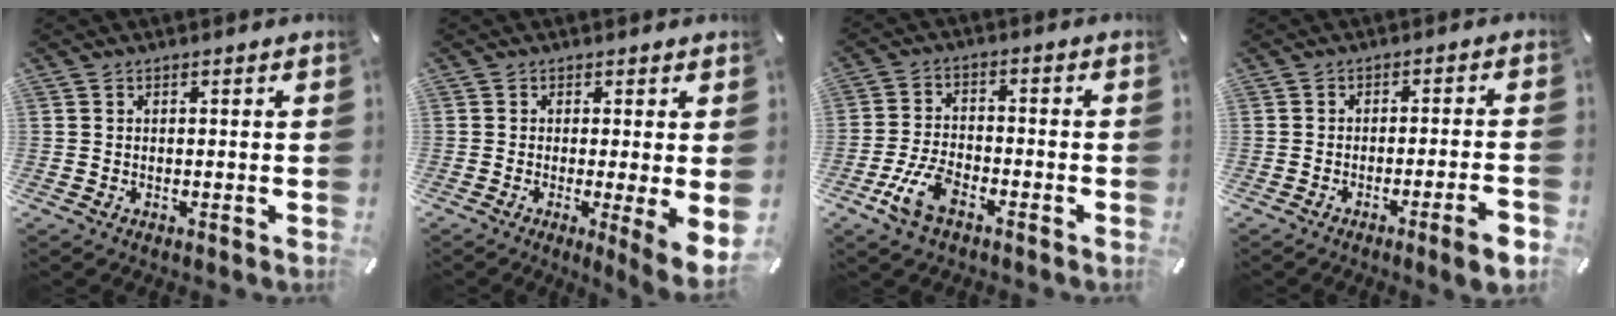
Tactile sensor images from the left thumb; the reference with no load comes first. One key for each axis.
{"total": 5.2, "fx": -0.4, "fy": 0.4, "fz": 5.2, "tx": -0.068, "ty": -0.022, "tz": 0.001}
{"total": 8.3, "fx": -4.3, "fy": 4.3, "fz": 5.7, "tx": -0.131, "ty": 0.009, "tz": -0.084}
{"total": 6.8, "fx": -3.5, "fy": 0.4, "fz": 5.8, "tx": -0.088, "ty": 0.000, "tz": -0.059}